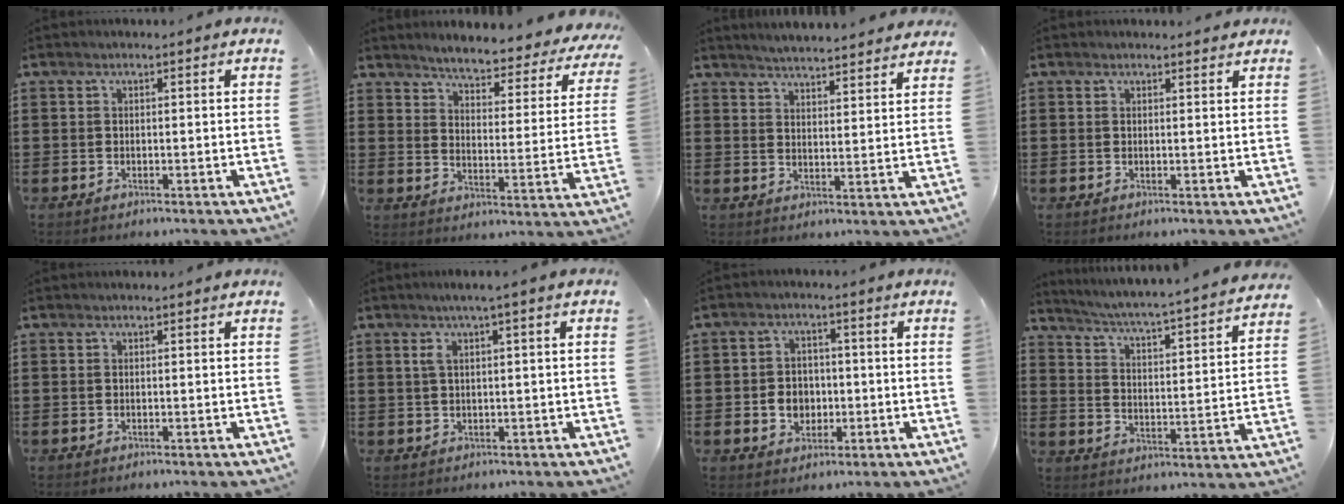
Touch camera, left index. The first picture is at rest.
{"total": 4.2, "force": [4.1, -0.1, 1.2], "torque": [-0.047, -0.036, 0.062]}
{"total": 4.0, "force": [4.0, -0.6, 0.1], "torque": [-0.018, -0.026, 0.069]}
{"total": 0.8, "force": [0.8, 0.0, 0.2], "torque": [-0.006, -0.001, 0.015]}
{"total": 0.0}
{"total": 2.5, "force": [0.4, 0.2, 2.5], "torque": [-0.046, -0.002, 0.006]}
{"total": 4.3, "force": [-0.7, 3.7, 2.0], "torque": [-0.040, 0.004, -0.018]}
{"total": 3.8, "force": [3.4, -1.2, 1.3], "torque": [-0.044, -0.044, 0.045]}